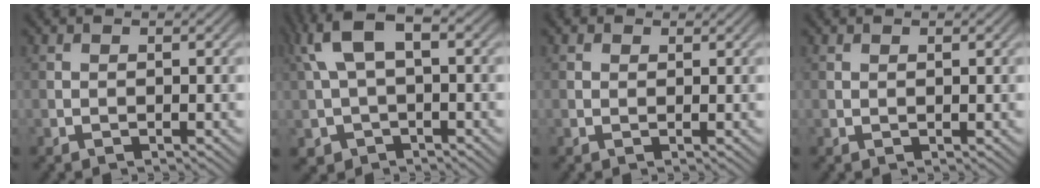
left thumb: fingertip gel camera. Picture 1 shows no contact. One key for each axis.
{"total": 8.7, "fx": 1.0, "fy": 5.4, "fz": 6.7, "tx": -0.163, "ty": 0.005, "tz": 0.016}
{"total": 0.8, "fx": 0.4, "fy": 0.7, "fz": 0.2, "tx": -0.003, "ty": 0.000, "tz": 0.006}
{"total": 0.0}